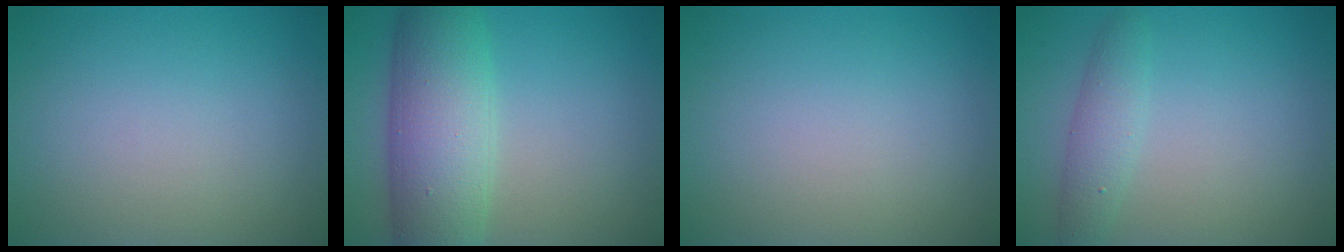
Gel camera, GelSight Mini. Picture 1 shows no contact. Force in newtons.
{"total": 8.4, "press": 8.4, "slide": 0.2}
{"total": 0.0}
{"total": 2.4, "press": 2.4, "slide": 0.1}